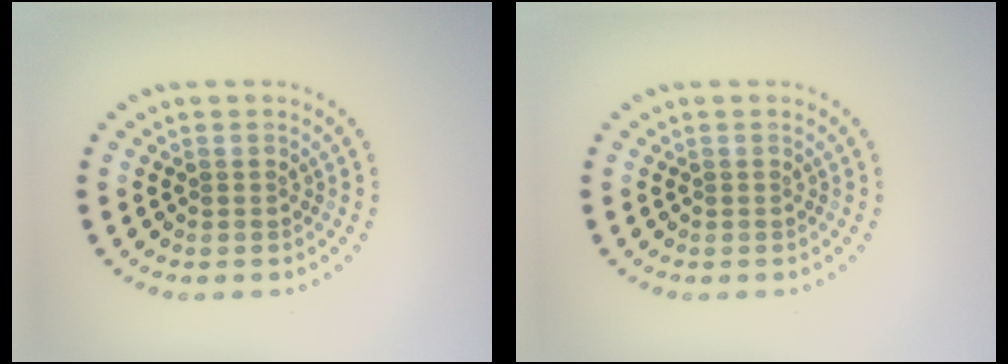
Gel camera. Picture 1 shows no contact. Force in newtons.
{"total": 0.0}